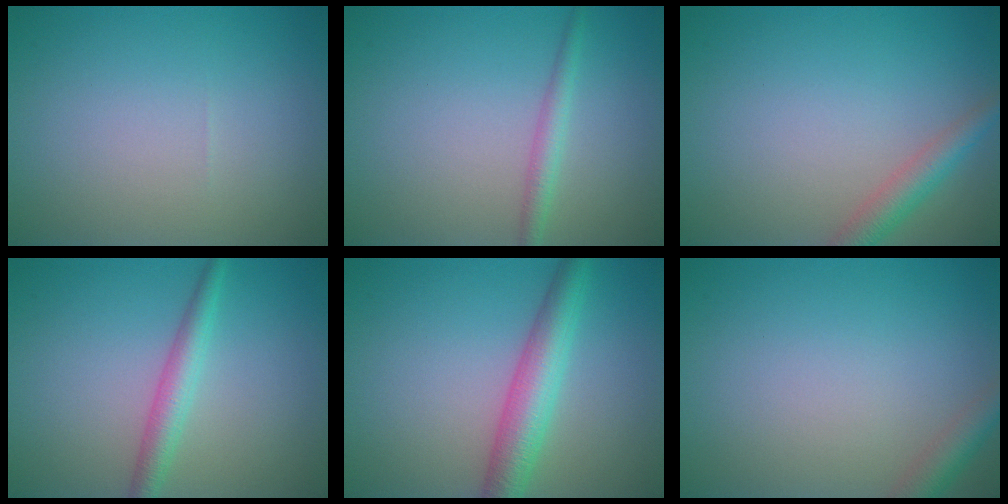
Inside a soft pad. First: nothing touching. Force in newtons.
{"total": 1.8, "press": 1.8, "slide": 0.0}
{"total": 2.7, "press": 2.7, "slide": 0.1}
{"total": 2.6, "press": 2.6, "slide": 0.1}
{"total": 4.8, "press": 4.8, "slide": 0.0}
{"total": 2.3, "press": 2.3, "slide": 0.1}